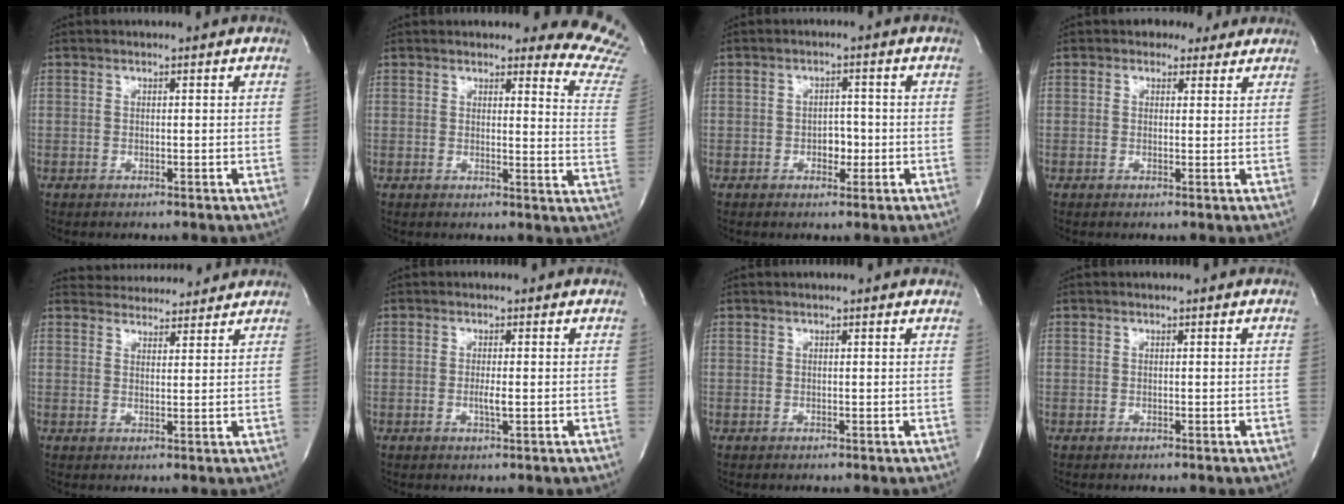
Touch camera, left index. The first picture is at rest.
{"total": 11.6, "force": [11.5, 0.8, 1.4], "torque": [0.019, -0.119, 0.081]}
{"total": 2.6, "force": [-0.9, 1.7, 1.8], "torque": [-0.021, 0.006, -0.010]}
{"total": 3.2, "force": [2.4, 2.2, 0.2], "torque": [0.003, 0.009, 0.025]}
{"total": 8.1, "force": [7.8, 1.8, 1.0], "torque": [-0.012, 0.018, 0.103]}
{"total": 1.6, "force": [-0.3, 0.1, 1.6], "torque": [-0.034, -0.003, -0.005]}
{"total": 2.2, "force": [2.0, 0.3, 1.0], "torque": [-0.011, 0.010, 0.014]}
{"total": 0.0}